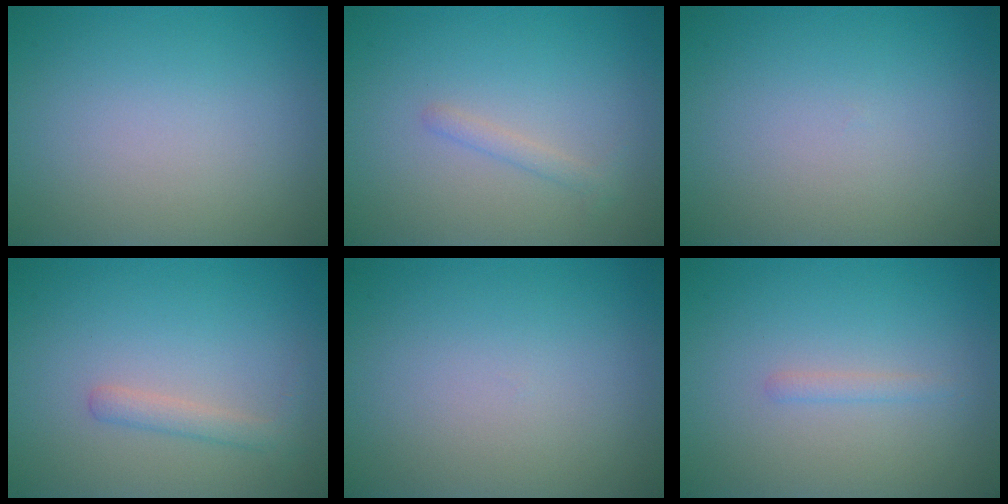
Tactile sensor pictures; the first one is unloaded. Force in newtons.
{"total": 1.1, "press": 1.1, "slide": 0.0}
{"total": 0.0}
{"total": 1.6, "press": 1.6, "slide": 0.1}
{"total": 0.0}
{"total": 0.8, "press": 0.8, "slide": 0.0}